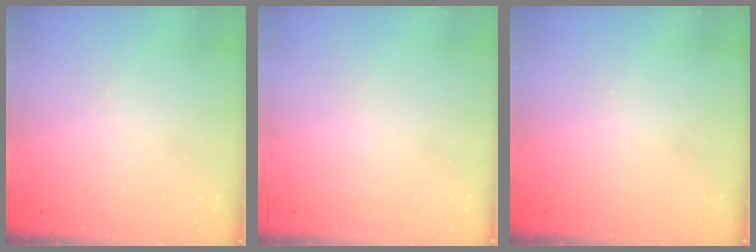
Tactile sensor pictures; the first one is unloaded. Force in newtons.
{"total": 1.6, "press": 1.6, "slide": 0.1}
{"total": 1.6, "press": 1.6, "slide": 0.2}